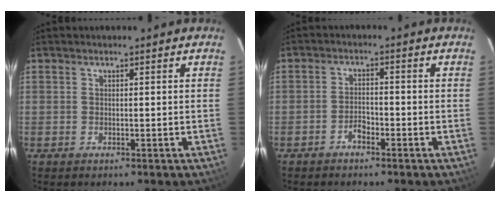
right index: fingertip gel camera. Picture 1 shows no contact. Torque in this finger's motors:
{"motor_torque": [-0.17, -0.03, -0.03, 0.00]}